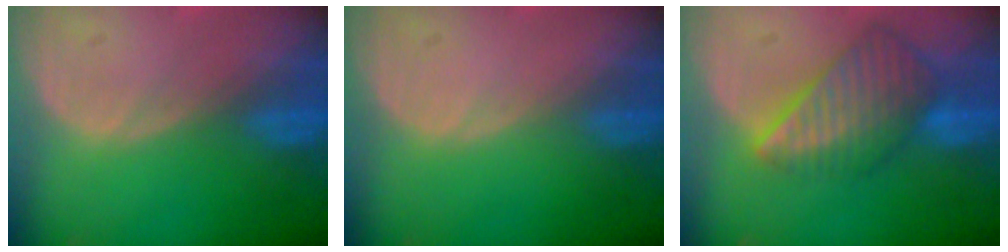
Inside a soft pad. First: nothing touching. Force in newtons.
{"total": 0.0}
{"total": 8.8, "press": 7.6, "slide": 4.4}